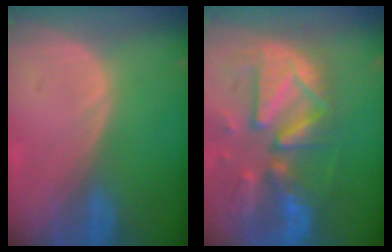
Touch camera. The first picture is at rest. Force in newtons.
{"total": 12.9, "press": 11.3, "slide": 6.4}